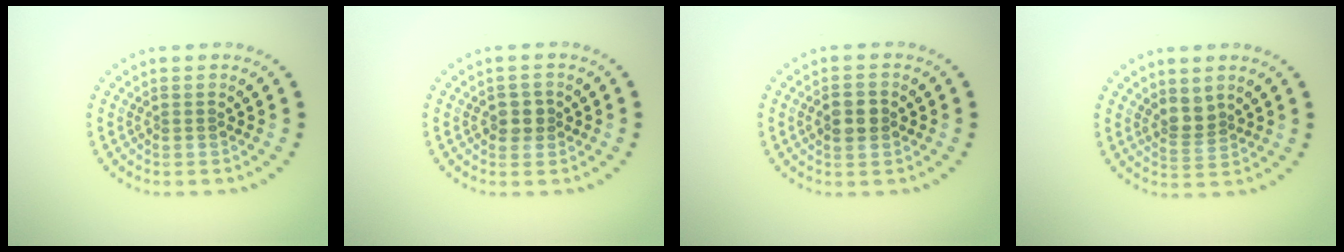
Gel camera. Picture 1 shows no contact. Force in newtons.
{"total": 1.8, "press": 1.7, "slide": 0.6}
{"total": 2.8, "press": 2.8, "slide": 0.1}
{"total": 1.9, "press": 1.4, "slide": 1.3}